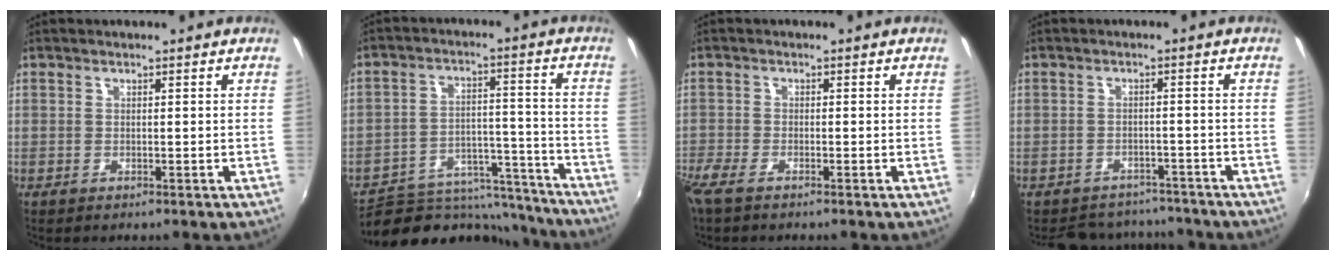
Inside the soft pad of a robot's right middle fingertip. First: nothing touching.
{"total": 14.7, "force": [-13.1, 6.4, 1.7], "torque": [-0.024, 0.051, -0.179]}
{"total": 4.0, "force": [-3.1, 1.1, 2.2], "torque": [-0.059, -0.014, -0.066]}
{"total": 10.5, "force": [-9.3, 4.3, 2.2], "torque": [-0.057, 0.010, -0.123]}